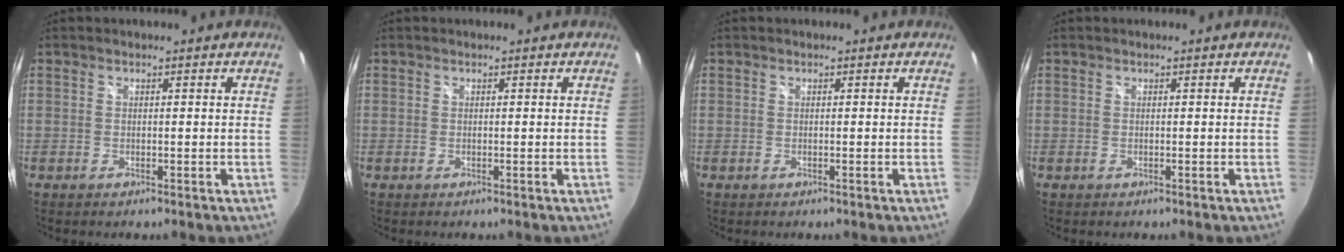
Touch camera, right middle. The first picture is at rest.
{"total": 0.0}
{"total": 0.0}
{"total": 0.0}